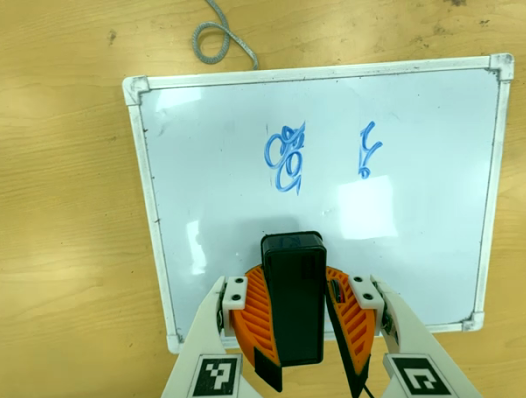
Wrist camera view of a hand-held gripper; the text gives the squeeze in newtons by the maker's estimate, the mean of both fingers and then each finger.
{"total": 9.9, "left": 10.0, "right": 9.7}